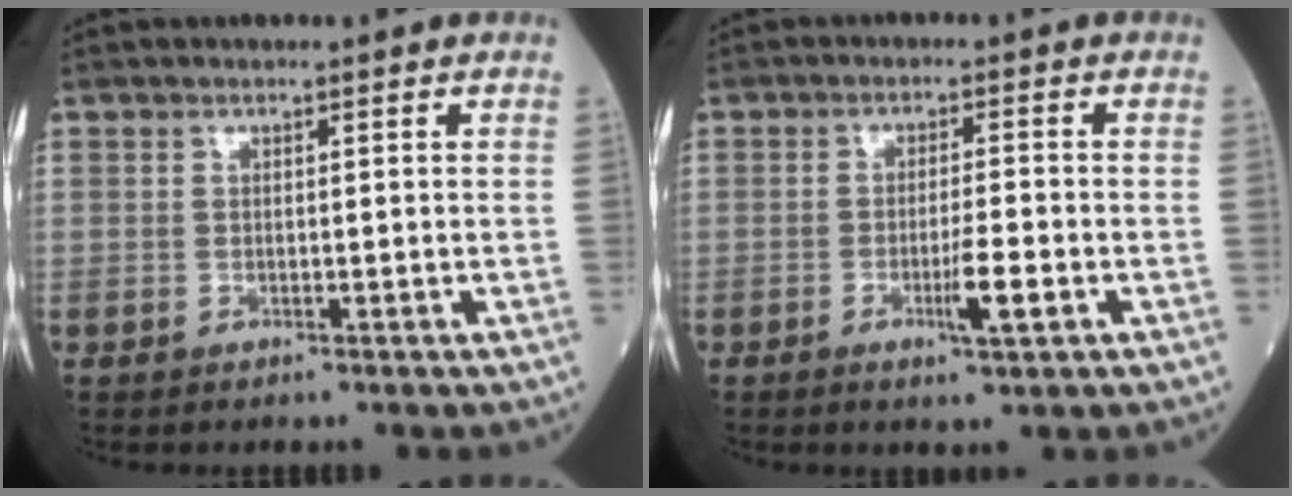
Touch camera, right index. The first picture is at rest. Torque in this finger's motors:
{"motor_torque": [0.65, -0.19, 0.38, 0.09]}